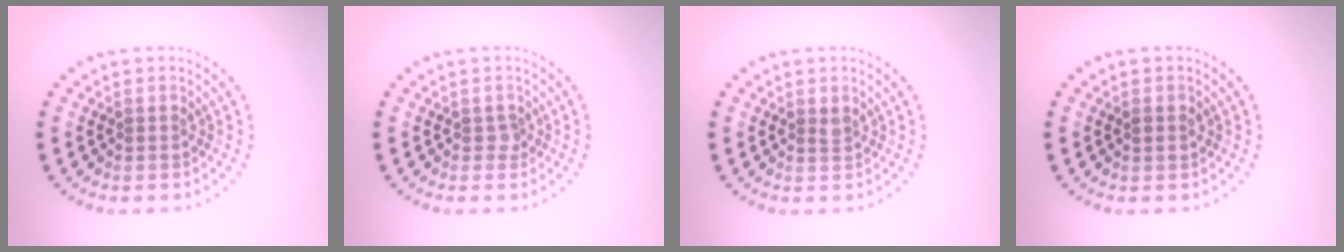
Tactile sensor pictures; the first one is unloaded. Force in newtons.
{"total": 0.7, "press": 0.5, "slide": 0.4}
{"total": 0.6, "press": 0.5, "slide": 0.3}
{"total": 0.9, "press": 0.9, "slide": 0.1}